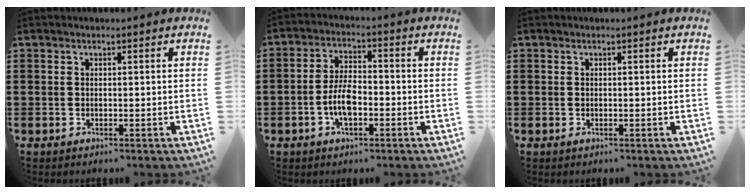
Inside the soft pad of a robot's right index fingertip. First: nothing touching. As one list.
[{"total": 6.1, "force": [-1.9, 2.7, 5.1], "torque": [-0.113, 0.001, -0.041]}, {"total": 0.0}]